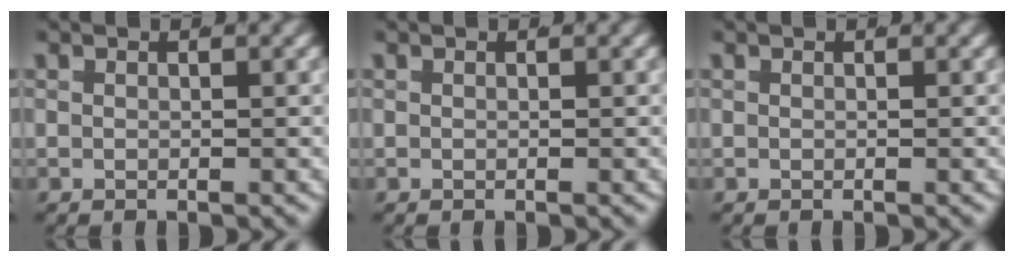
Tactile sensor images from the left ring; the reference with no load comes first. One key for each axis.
{"total": 0.0}
{"total": 0.0}